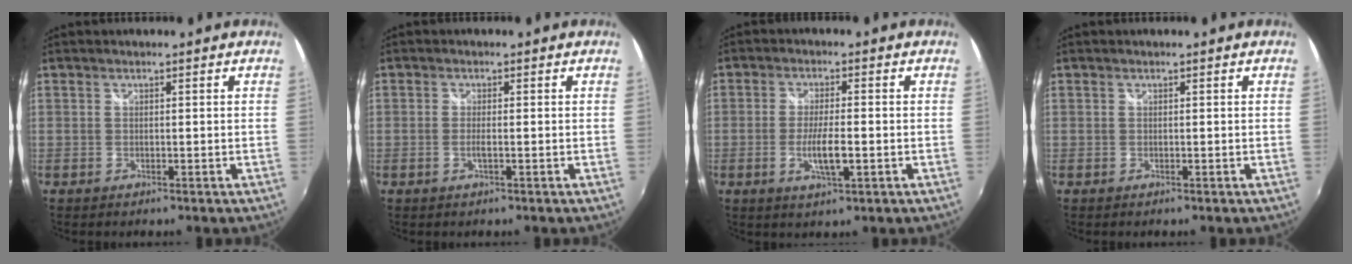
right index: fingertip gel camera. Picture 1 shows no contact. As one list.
[{"total": 1.4, "force": [-0.4, 0.0, 1.4], "torque": [-0.027, -0.001, -0.008]}, {"total": 5.6, "force": [-1.5, 0.9, 5.3], "torque": [-0.103, -0.007, -0.026]}, {"total": 0.0}]